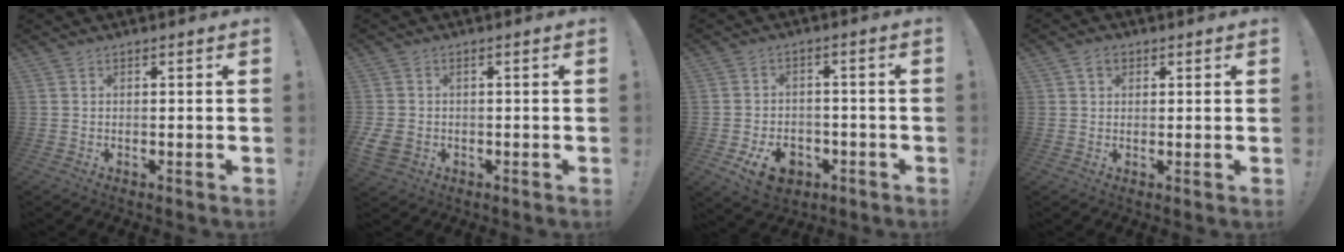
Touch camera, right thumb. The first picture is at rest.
{"total": 4.0, "force": [-0.8, 3.1, 2.3], "torque": [-0.058, -0.002, -0.012]}
{"total": 9.1, "force": [-4.7, 6.2, 4.8], "torque": [-0.064, 0.030, -0.078]}
{"total": 2.9, "force": [1.5, 2.3, 1.2], "torque": [-0.010, -0.006, 0.025]}